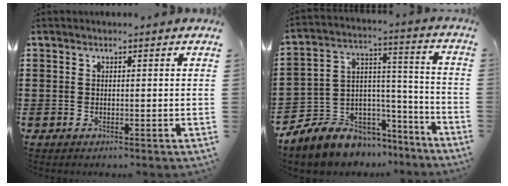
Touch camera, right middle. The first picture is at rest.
{"total": 6.8, "force": [-5.8, 3.6, 0.0], "torque": [-0.023, -0.008, -0.111]}